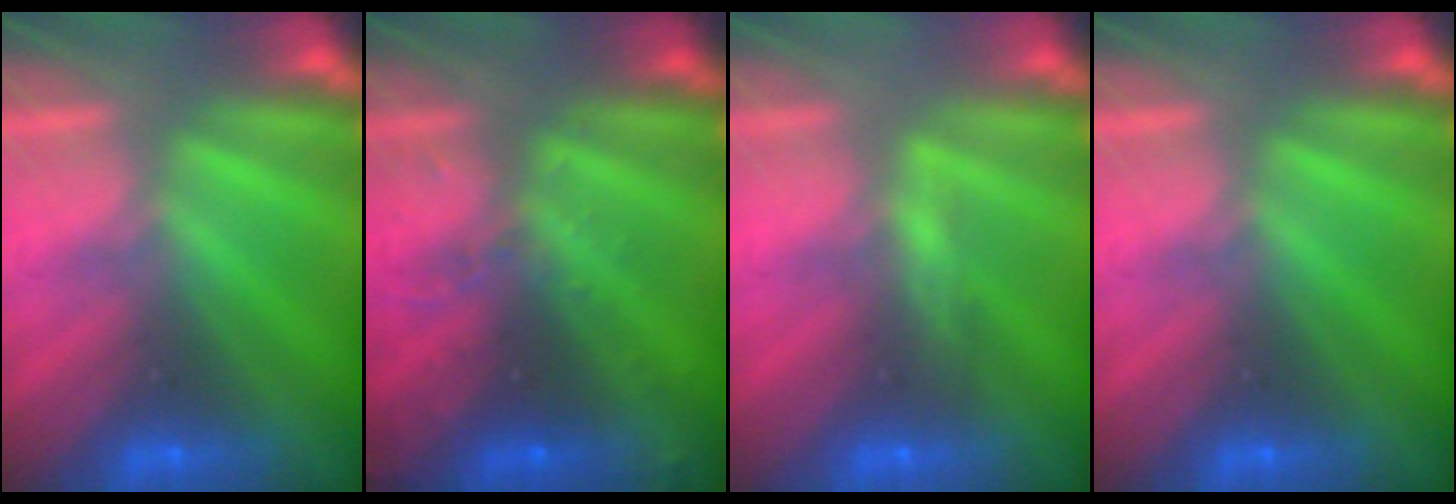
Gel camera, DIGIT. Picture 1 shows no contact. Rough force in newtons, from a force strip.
{"total": 2.9}
{"total": 3.4}
{"total": 0.0}